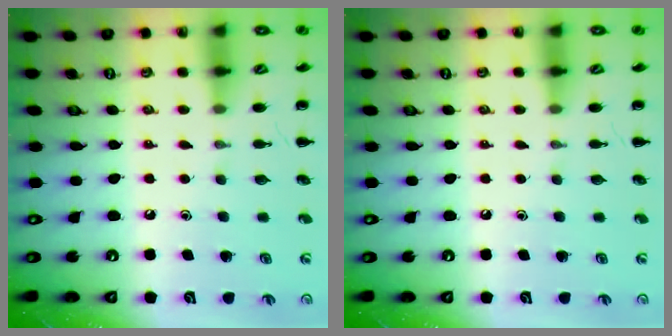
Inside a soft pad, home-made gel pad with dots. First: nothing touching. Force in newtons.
{"total": 0.0}